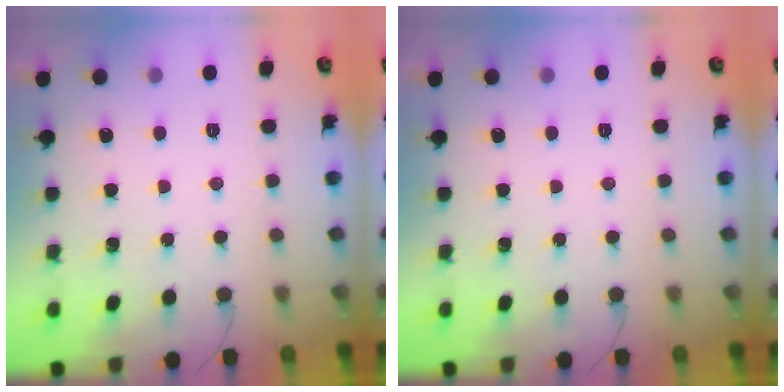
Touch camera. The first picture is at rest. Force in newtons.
{"total": 0.0}